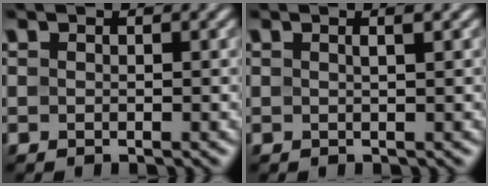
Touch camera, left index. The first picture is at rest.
{"total": 1.3, "force": [0.4, 0.2, 1.2], "torque": [-0.016, 0.006, 0.001]}